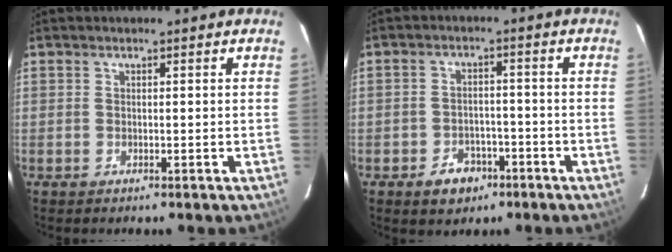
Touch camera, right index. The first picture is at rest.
{"total": 6.1, "force": [-3.6, 4.4, 2.0], "torque": [-0.053, 0.015, -0.039]}